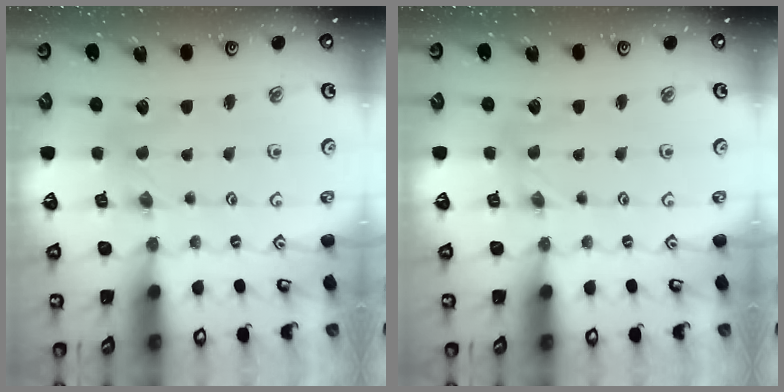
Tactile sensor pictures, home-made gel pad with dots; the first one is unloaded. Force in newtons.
{"total": 0.0}